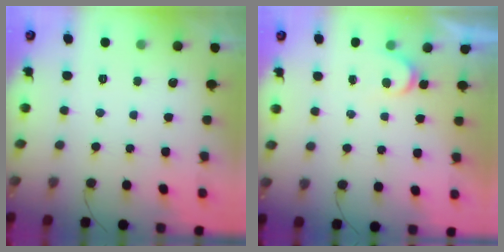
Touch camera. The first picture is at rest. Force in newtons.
{"total": 3.8, "press": 3.8, "slide": 0.3}